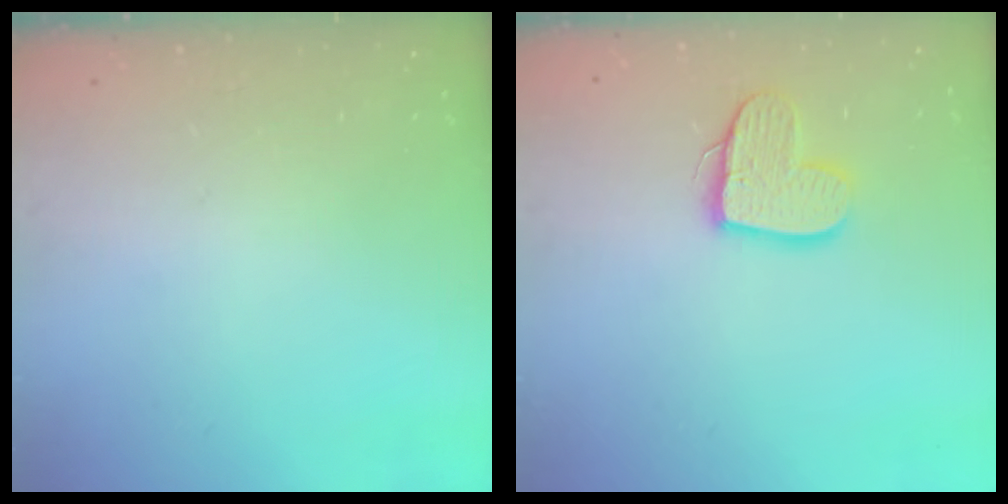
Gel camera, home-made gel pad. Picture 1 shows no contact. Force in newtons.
{"total": 11.9, "press": 11.8, "slide": 1.1}